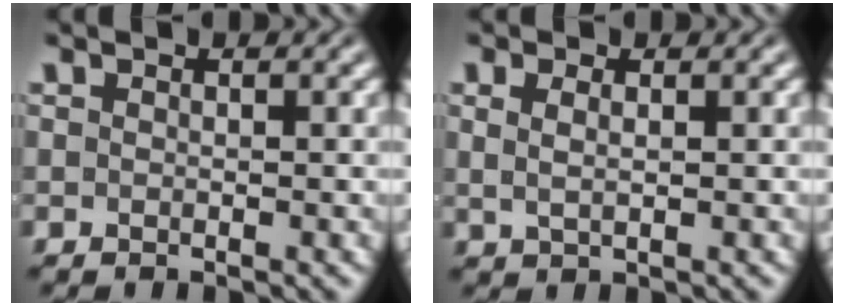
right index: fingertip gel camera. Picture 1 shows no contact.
{"total": 1.2, "force": [0.7, -0.2, 1.0], "torque": [-0.015, -0.005, 0.022]}